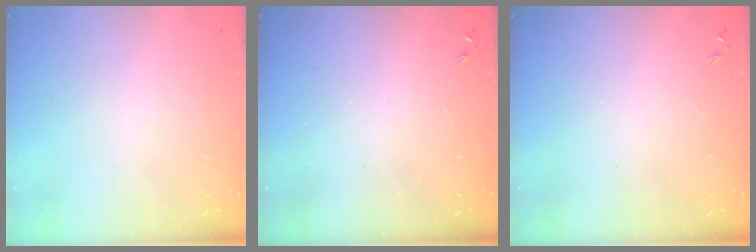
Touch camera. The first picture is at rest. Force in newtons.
{"total": 0.0}
{"total": 0.0}